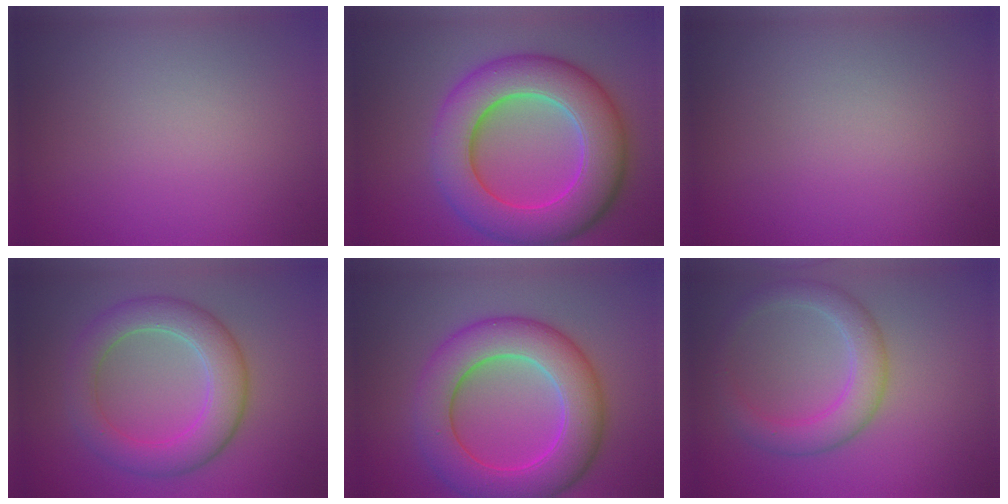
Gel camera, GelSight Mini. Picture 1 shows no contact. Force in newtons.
{"total": 10.2, "press": 10.2, "slide": 0.5}
{"total": 0.0}
{"total": 5.6, "press": 5.6, "slide": 0.4}
{"total": 8.6, "press": 8.6, "slide": 0.1}
{"total": 3.7, "press": 3.7, "slide": 0.2}